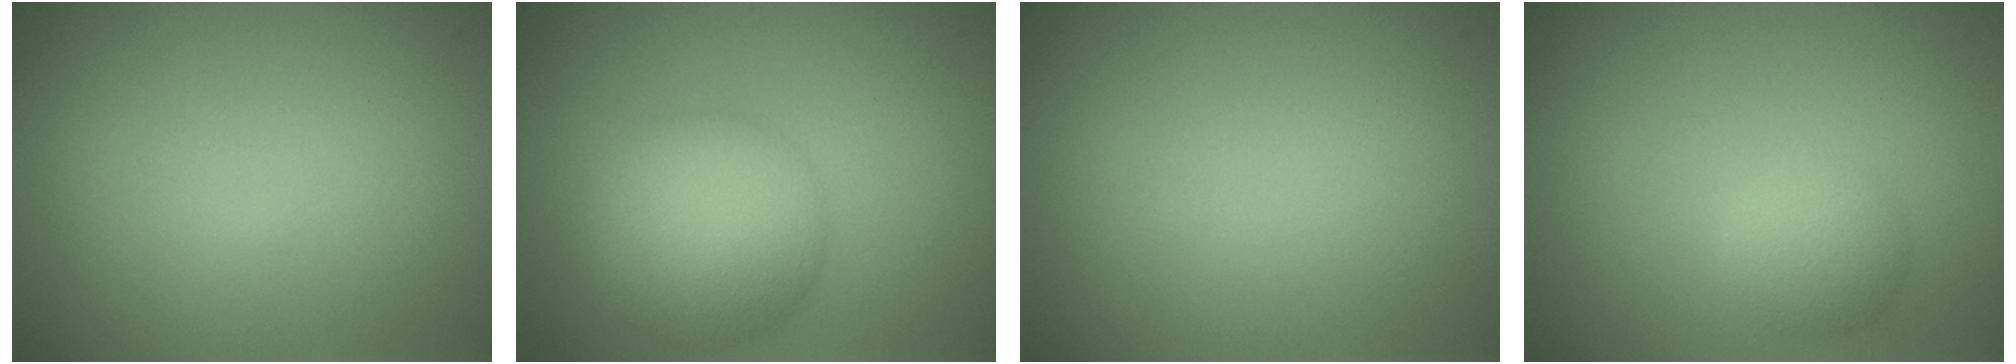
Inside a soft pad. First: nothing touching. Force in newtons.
{"total": 7.0, "press": 7.0, "slide": 0.3}
{"total": 0.0}
{"total": 2.7, "press": 2.7, "slide": 0.1}